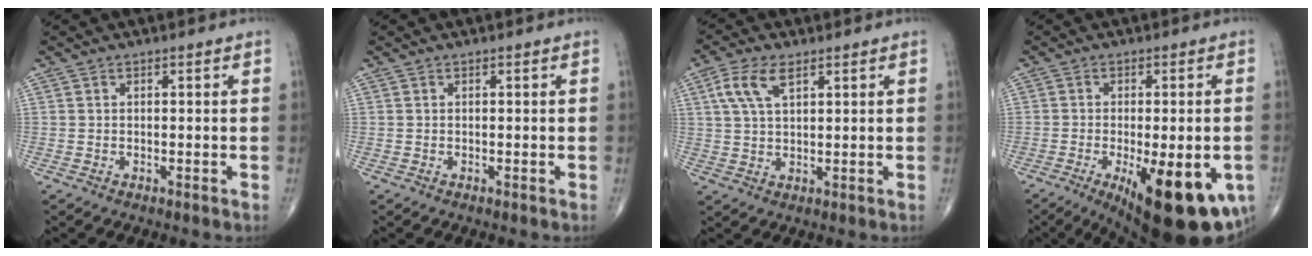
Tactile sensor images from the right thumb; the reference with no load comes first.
{"total": 0.0}
{"total": 6.6, "force": [3.0, 3.0, 5.1], "torque": [-0.108, 0.002, 0.058]}
{"total": 20.3, "force": [-7.5, 7.2, 17.5], "torque": [-0.198, -0.019, -0.090]}